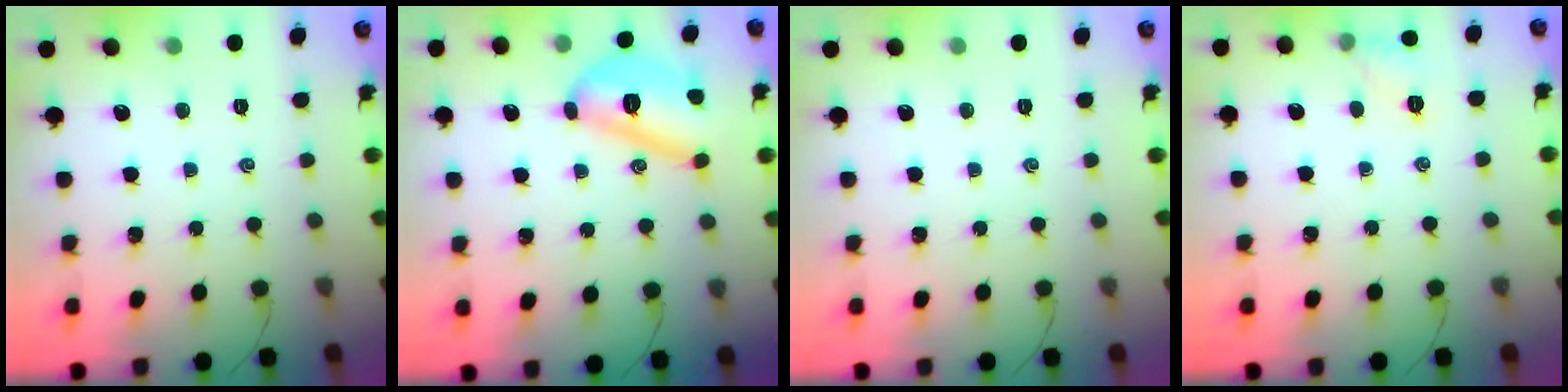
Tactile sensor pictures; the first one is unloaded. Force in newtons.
{"total": 13.0, "press": 12.9, "slide": 1.6}
{"total": 0.0}
{"total": 5.9, "press": 5.8, "slide": 1.0}